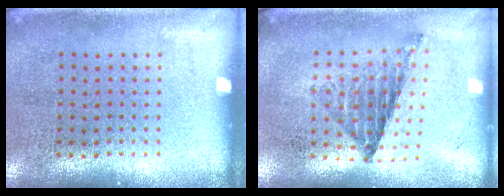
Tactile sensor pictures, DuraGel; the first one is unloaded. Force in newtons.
{"total": 0.8, "press": 0.8, "slide": 0.1}